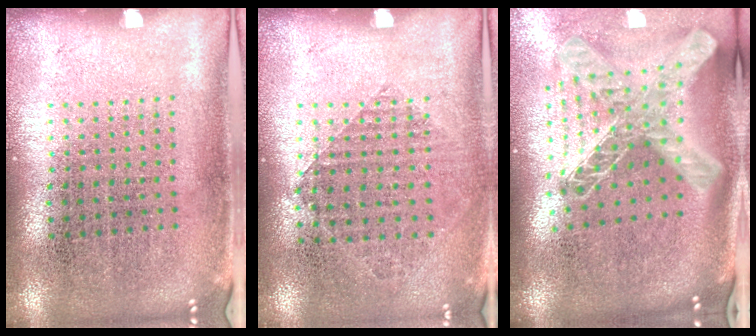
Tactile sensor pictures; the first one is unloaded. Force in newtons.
{"total": 0.9, "press": 0.8, "slide": 0.3}
{"total": 2.9, "press": 2.0, "slide": 2.1}